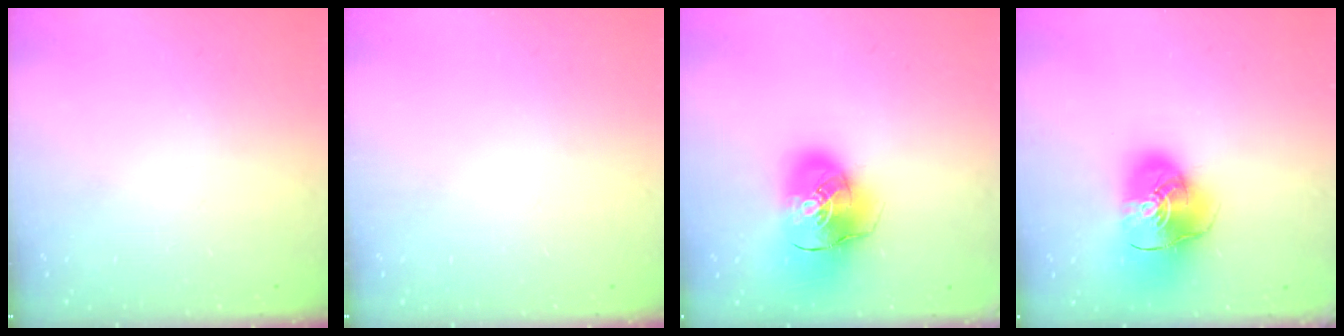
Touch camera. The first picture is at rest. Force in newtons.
{"total": 0.0}
{"total": 15.9, "press": 15.6, "slide": 2.7}
{"total": 14.7, "press": 14.5, "slide": 2.2}